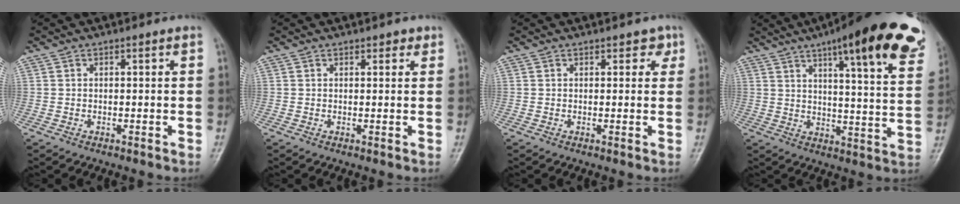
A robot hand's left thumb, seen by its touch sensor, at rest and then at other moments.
{"total": 1.4, "force": [1.0, 0.8, 0.6], "torque": [0.004, -0.004, 0.009]}
{"total": 2.1, "force": [1.3, 1.4, 1.1], "torque": [0.009, -0.002, 0.010]}
{"total": 25.6, "force": [16.5, 5.2, 18.9], "torque": [-0.231, -0.045, 0.208]}